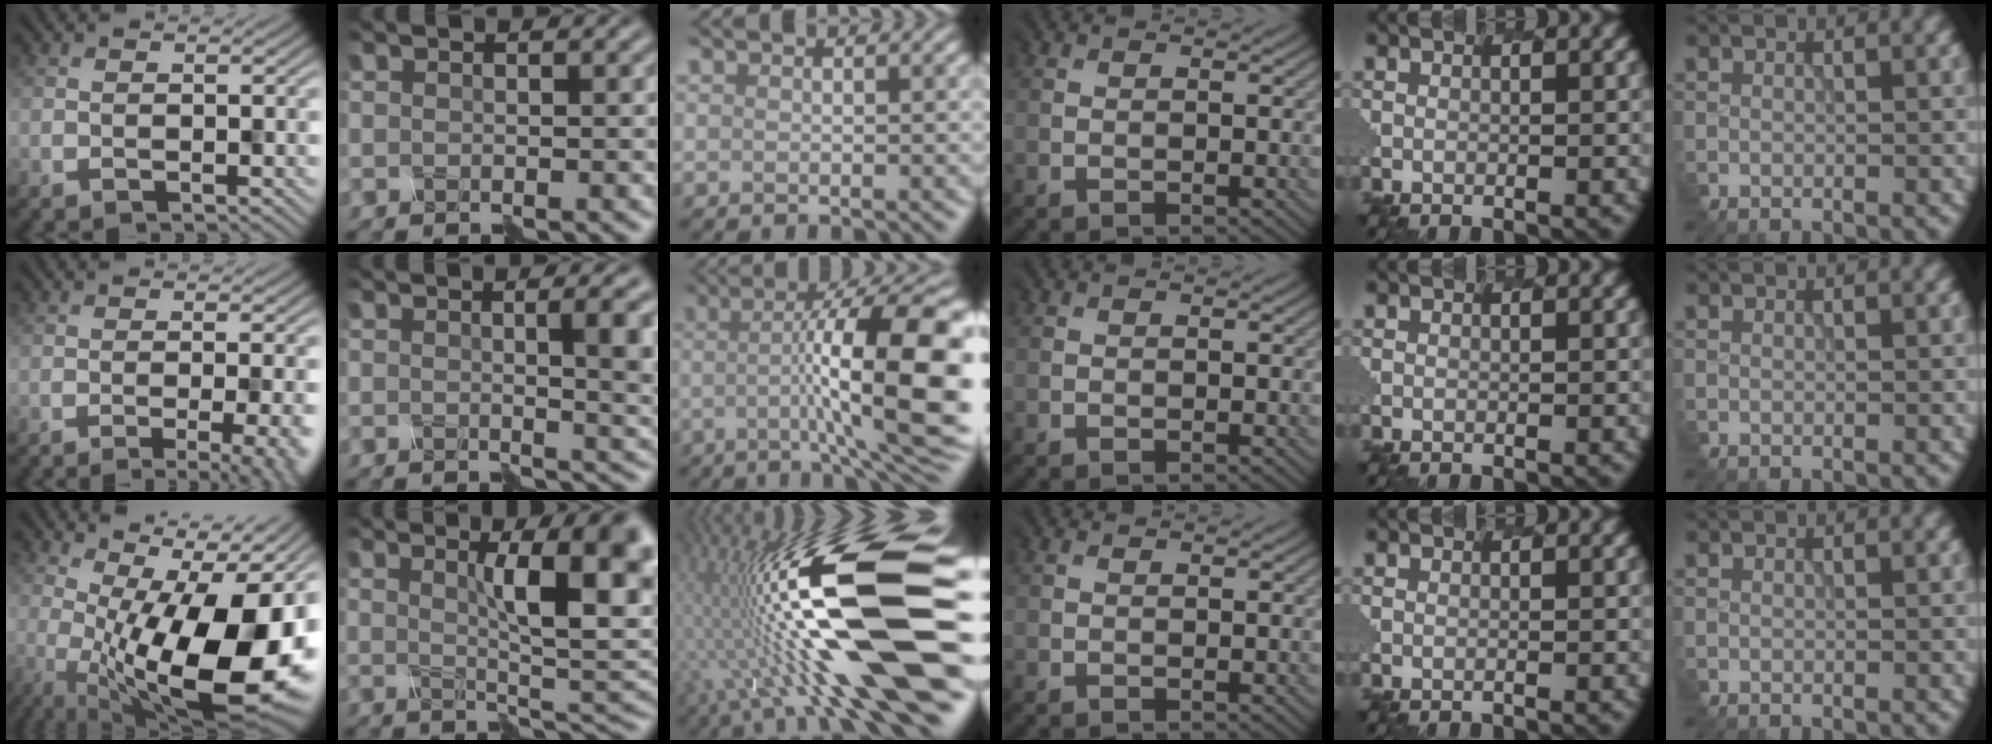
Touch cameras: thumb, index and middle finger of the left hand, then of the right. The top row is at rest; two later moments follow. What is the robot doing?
{"motion": "disassemble", "object": "hinged jar"}